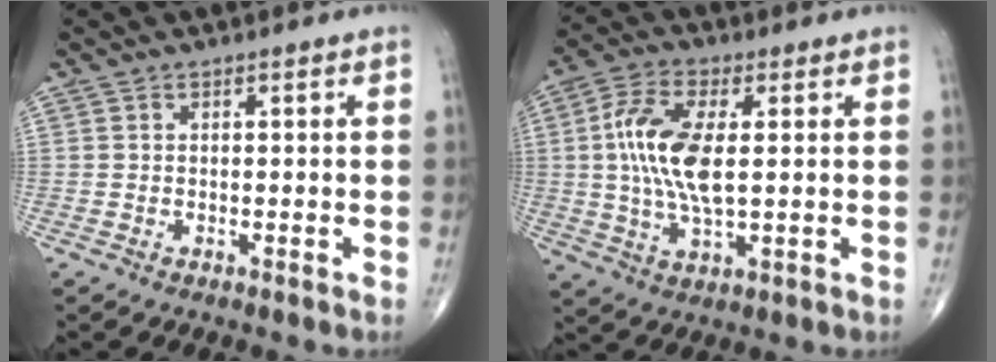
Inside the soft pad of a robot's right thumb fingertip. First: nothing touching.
{"total": 12.6, "force": [1.3, 5.1, 11.4], "torque": [-0.240, -0.003, 0.024]}